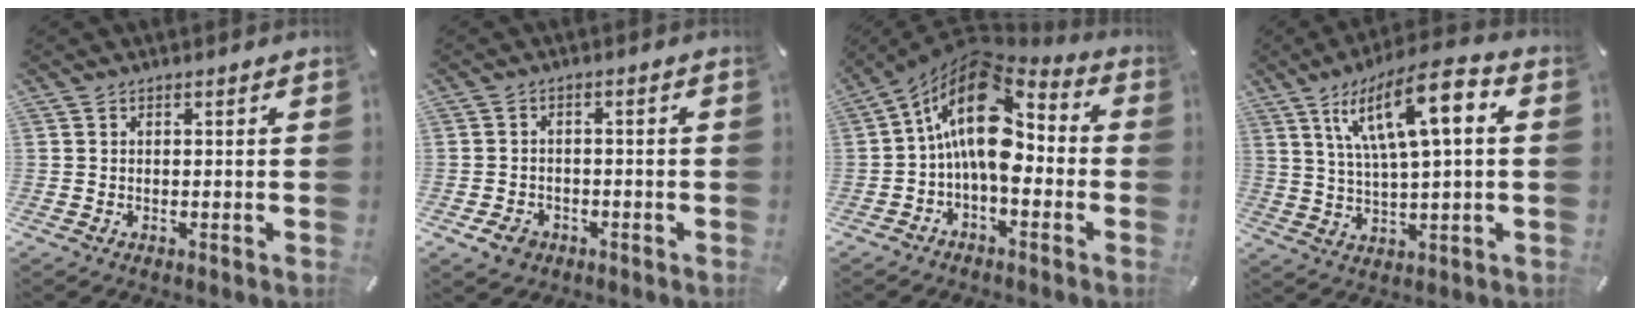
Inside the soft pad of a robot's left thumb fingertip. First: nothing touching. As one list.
[{"total": 3.8, "force": [-2.1, 2.8, 1.3], "torque": [-0.028, 0.008, -0.040]}, {"total": 17.6, "force": [0.7, 10.0, 14.5], "torque": [-0.271, -0.011, 0.007]}, {"total": 15.6, "force": [6.1, 4.7, 13.6], "torque": [-0.248, -0.007, 0.100]}]